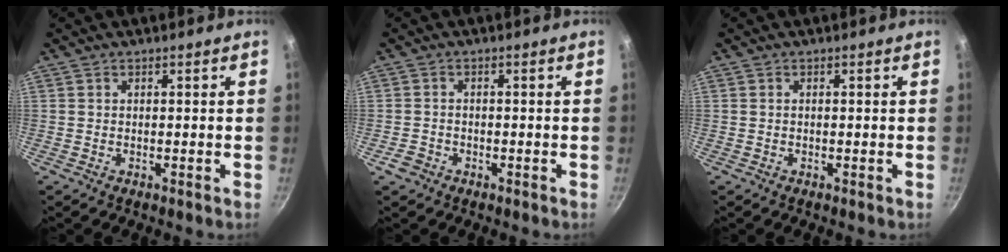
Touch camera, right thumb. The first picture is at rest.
{"total": 2.4, "force": [-1.5, 1.7, 0.8], "torque": [-0.014, 0.015, -0.025]}
{"total": 0.0}